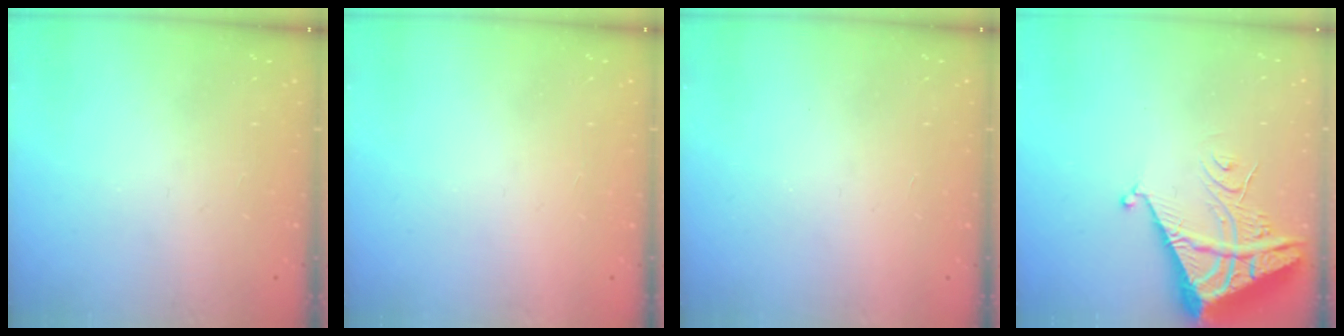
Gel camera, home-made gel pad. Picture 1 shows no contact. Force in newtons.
{"total": 1.5, "press": 1.5, "slide": 0.1}
{"total": 1.7, "press": 1.6, "slide": 0.1}
{"total": 7.0, "press": 6.9, "slide": 0.7}